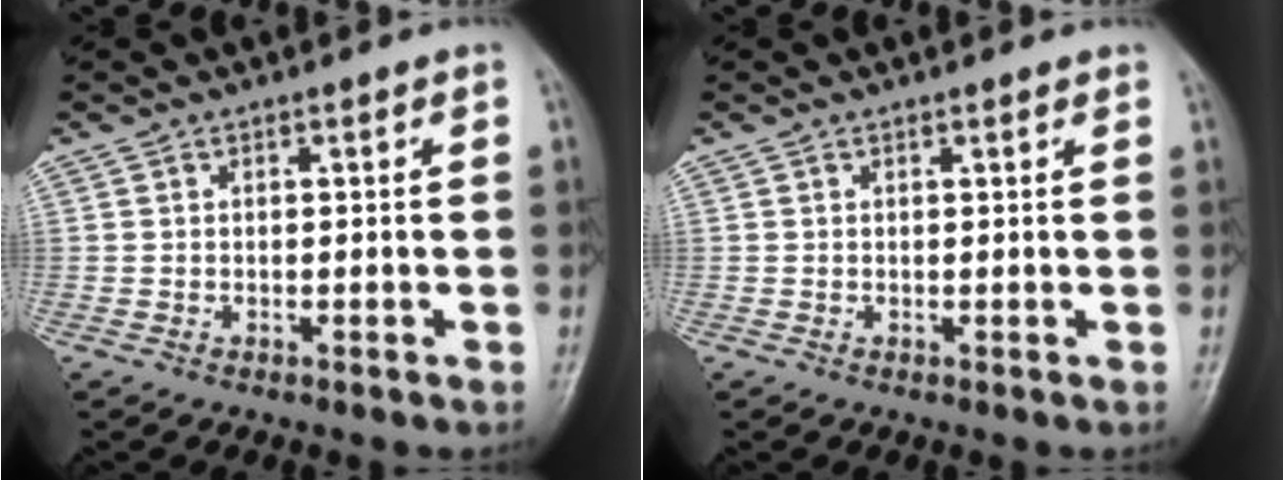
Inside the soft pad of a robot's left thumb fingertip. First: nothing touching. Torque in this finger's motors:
{"motor_torque": [-0.12, -0.05, 0.02, 0.06, 0.00]}